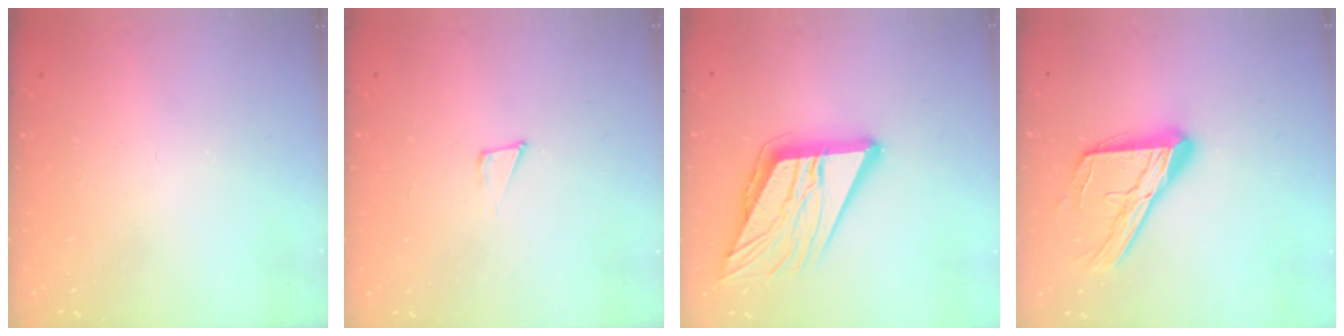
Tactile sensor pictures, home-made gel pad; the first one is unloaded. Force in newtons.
{"total": 4.6, "press": 4.5, "slide": 0.8}
{"total": 17.6, "press": 17.5, "slide": 2.0}
{"total": 17.1, "press": 17.0, "slide": 1.6}